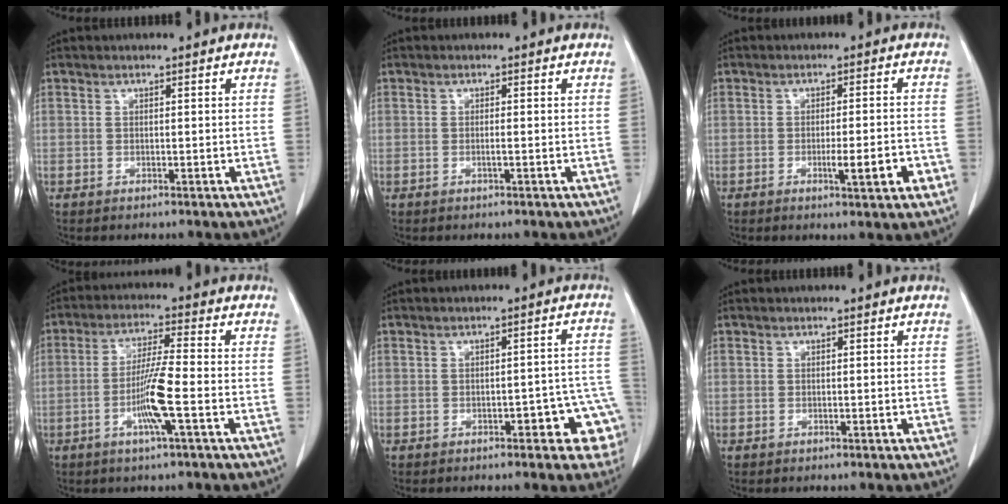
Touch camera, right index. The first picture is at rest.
{"total": 0.8, "force": [-0.2, -0.1, 0.8], "torque": [-0.016, 0.000, -0.004]}
{"total": 5.9, "force": [-2.1, 0.5, 5.5], "torque": [-0.078, -0.005, -0.027]}
{"total": 8.1, "force": [-2.5, -0.4, 7.7], "torque": [-0.149, -0.007, -0.050]}
{"total": 7.3, "force": [-2.8, 2.6, 6.2], "torque": [-0.050, 0.020, -0.032]}
{"total": 0.0}